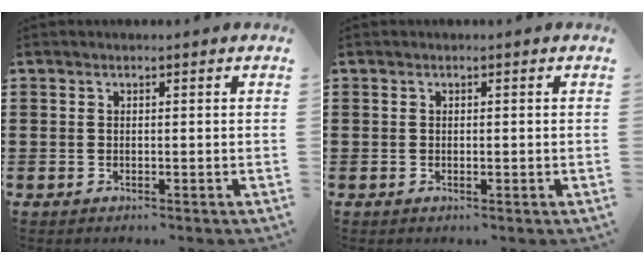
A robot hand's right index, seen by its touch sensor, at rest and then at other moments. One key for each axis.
{"total": 0.0}